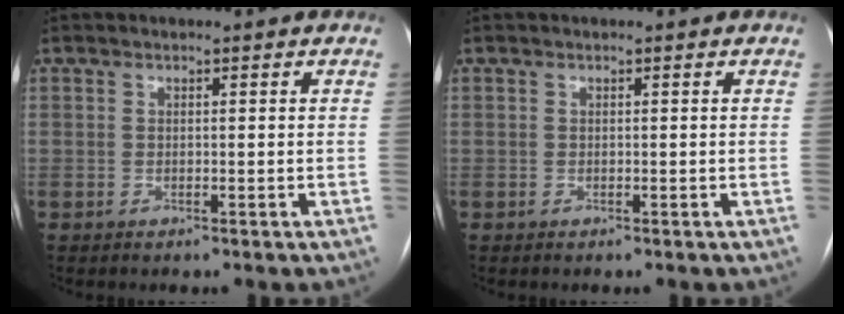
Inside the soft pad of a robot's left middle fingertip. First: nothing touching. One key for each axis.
{"total": 0.0}